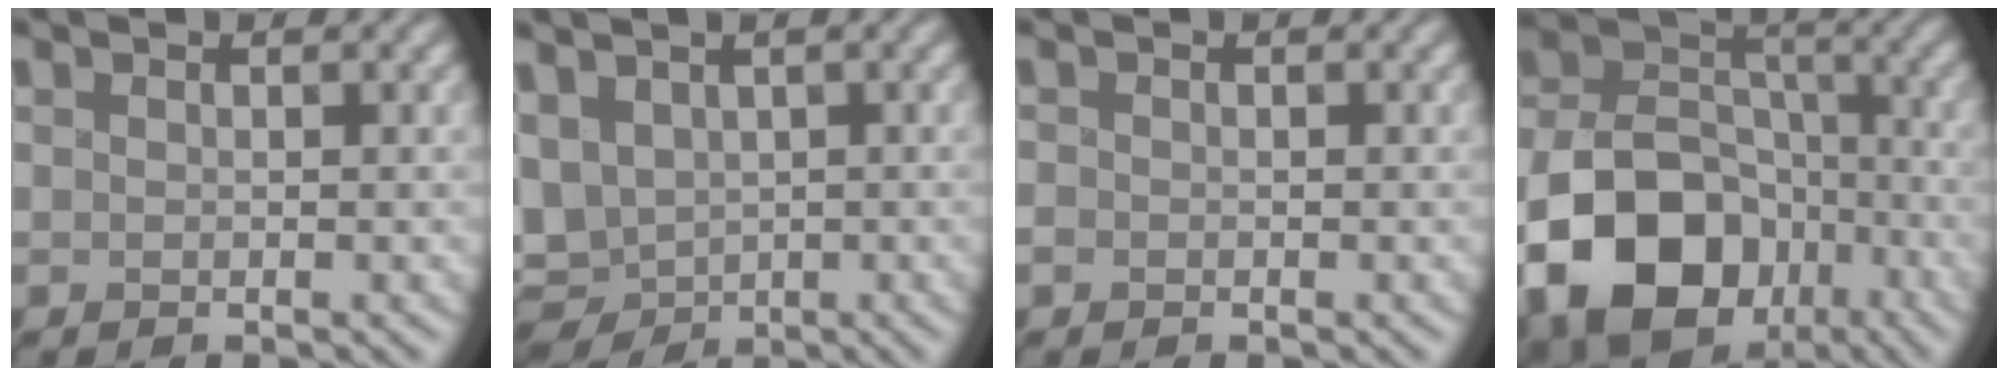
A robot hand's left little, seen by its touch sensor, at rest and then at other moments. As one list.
[{"total": 6.4, "force": [-0.4, 4.7, 4.3], "torque": [-0.089, -0.012, 0.006]}, {"total": 0.6, "force": [-0.3, 0.5, 0.1], "torque": [-0.002, -0.001, -0.005]}, {"total": 17.4, "force": [-8.4, 12.7, 8.4], "torque": [-0.159, -0.040, -0.160]}]